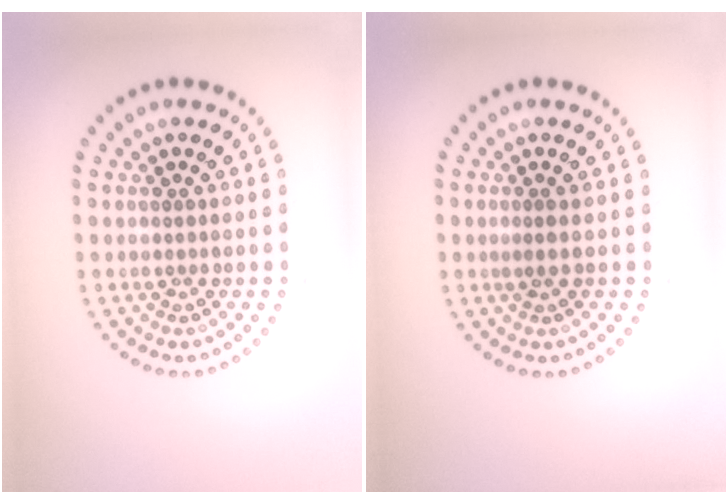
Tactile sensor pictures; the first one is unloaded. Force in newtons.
{"total": 0.6, "press": 0.3, "slide": 0.5}